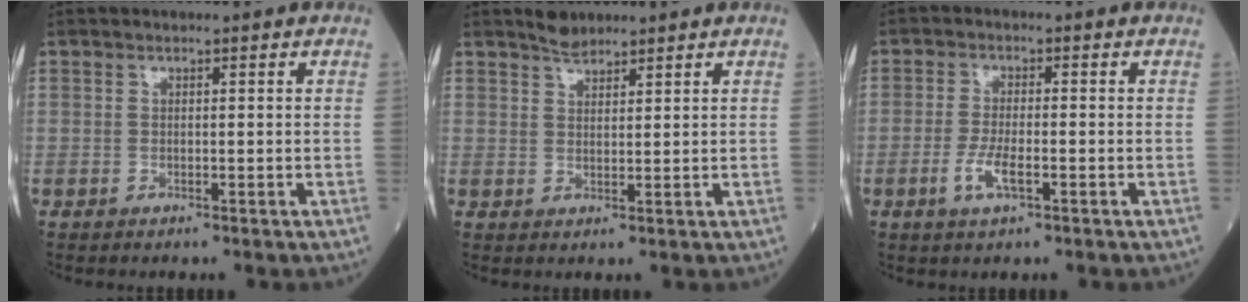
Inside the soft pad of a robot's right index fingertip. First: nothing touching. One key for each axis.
{"total": 2.6, "fx": 2.4, "fy": 0.7, "fz": 0.6, "tx": -0.012, "ty": 0.002, "tz": 0.043}
{"total": 4.0, "fx": -1.5, "fy": 1.0, "fz": 3.6, "tx": -0.078, "ty": -0.002, "tz": -0.026}